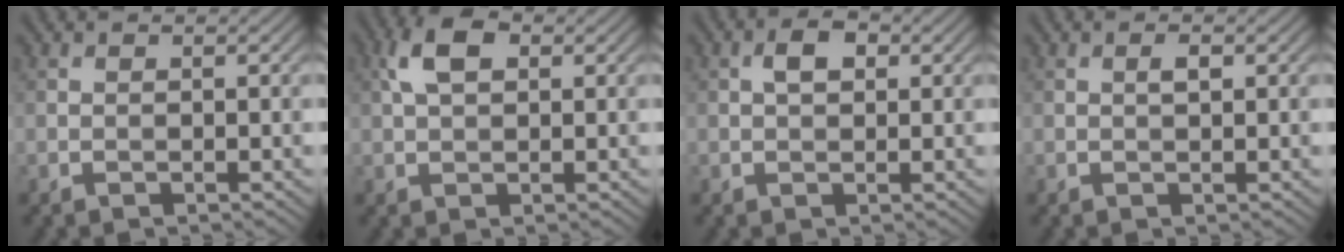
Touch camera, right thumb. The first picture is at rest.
{"total": 4.6, "force": [1.5, 2.6, 3.6], "torque": [-0.082, 0.011, 0.023]}
{"total": 2.8, "force": [0.7, 1.7, 2.1], "torque": [-0.037, 0.006, 0.009]}
{"total": 1.1, "force": [0.2, 0.4, 1.0], "torque": [-0.021, 0.001, 0.004]}